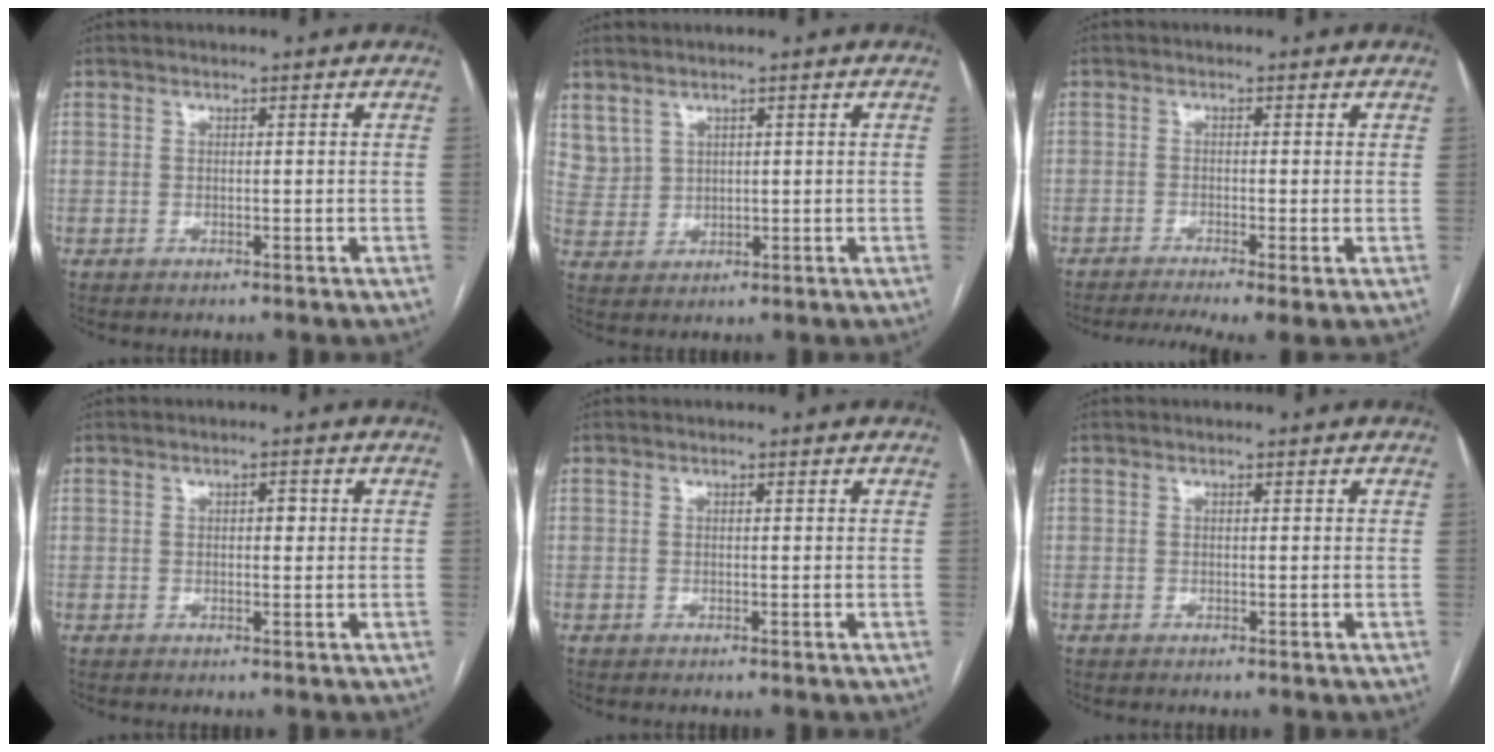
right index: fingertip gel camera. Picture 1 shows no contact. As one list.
[{"total": 3.9, "force": [2.4, 3.0, 0.2], "torque": [-0.002, 0.006, 0.056]}, {"total": 7.3, "force": [-4.9, 0.7, 5.3], "torque": [-0.088, -0.006, -0.082]}, {"total": 1.3, "force": [0.2, 0.6, 1.1], "torque": [-0.014, 0.003, 0.001]}, {"total": 0.0}, {"total": 0.0}]